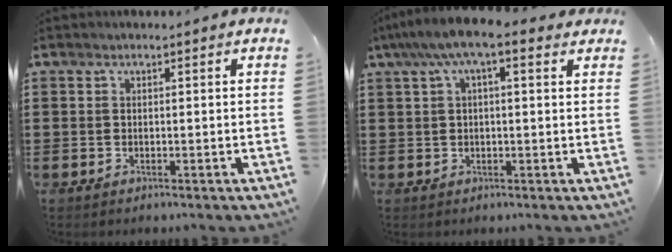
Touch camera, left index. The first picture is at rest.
{"total": 6.2, "force": [3.2, 1.4, 5.2], "torque": [-0.105, 0.006, 0.054]}